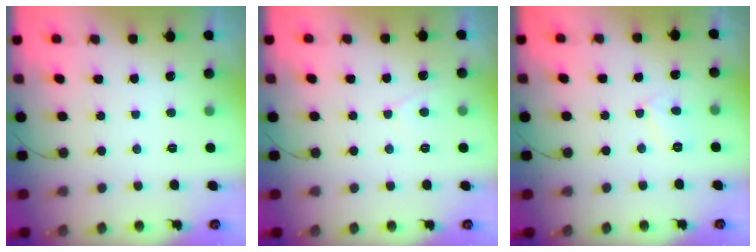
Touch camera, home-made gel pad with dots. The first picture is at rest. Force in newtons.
{"total": 3.3, "press": 3.3, "slide": 0.4}
{"total": 4.1, "press": 4.0, "slide": 0.5}